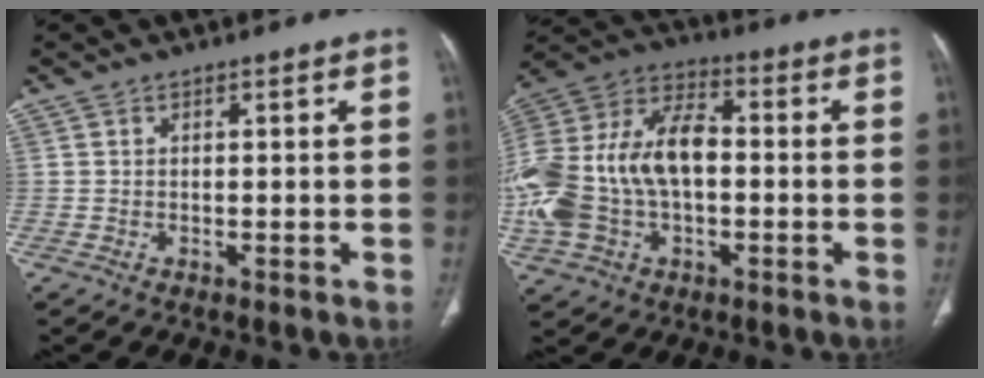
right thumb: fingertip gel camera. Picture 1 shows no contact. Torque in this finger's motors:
{"motor_torque": [2.54, 2.47, 1.09, 0.27, 0.30]}